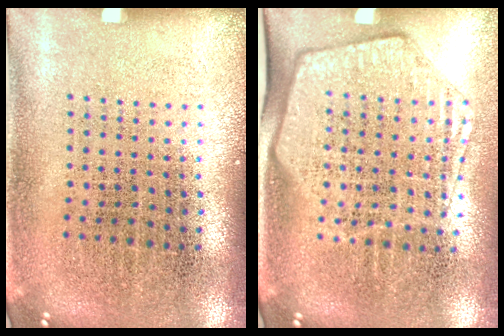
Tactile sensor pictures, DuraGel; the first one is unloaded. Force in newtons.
{"total": 1.9, "press": 1.7, "slide": 0.9}